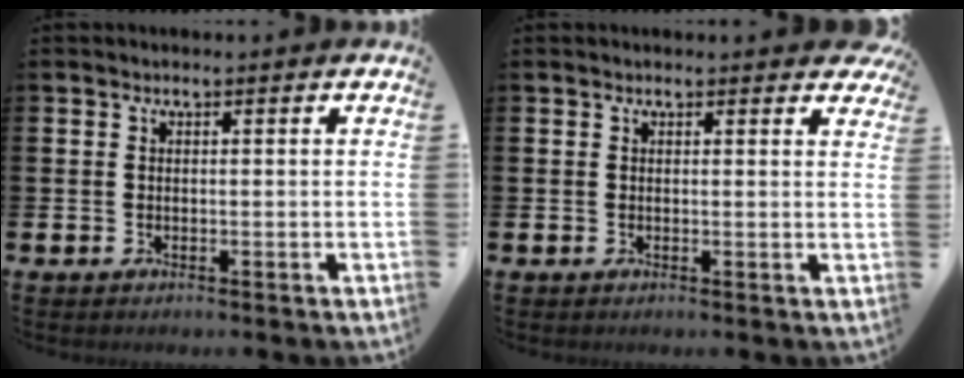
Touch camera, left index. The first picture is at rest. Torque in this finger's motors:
{"motor_torque": [1.09, -1.05, 0.26, 0.05]}